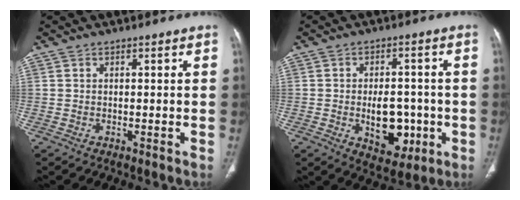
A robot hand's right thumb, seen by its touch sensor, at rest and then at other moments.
{"total": 10.3, "force": [-2.1, 6.4, 7.9], "torque": [-0.081, 0.010, -0.015]}